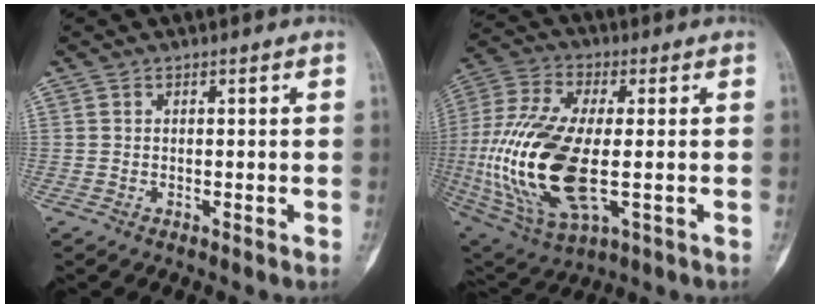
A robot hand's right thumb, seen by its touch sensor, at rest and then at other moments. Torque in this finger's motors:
{"motor_torque": [2.96, 2.05, 1.27, -1.50, 0.61]}